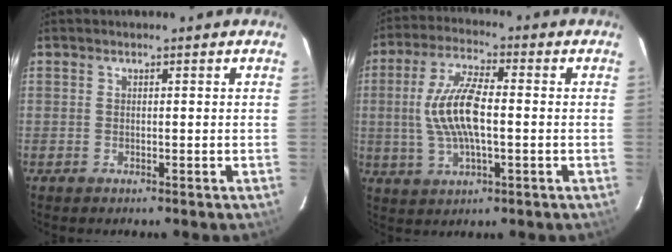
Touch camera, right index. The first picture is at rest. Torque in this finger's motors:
{"motor_torque": [0.48, -0.01, 0.57, 0.21]}